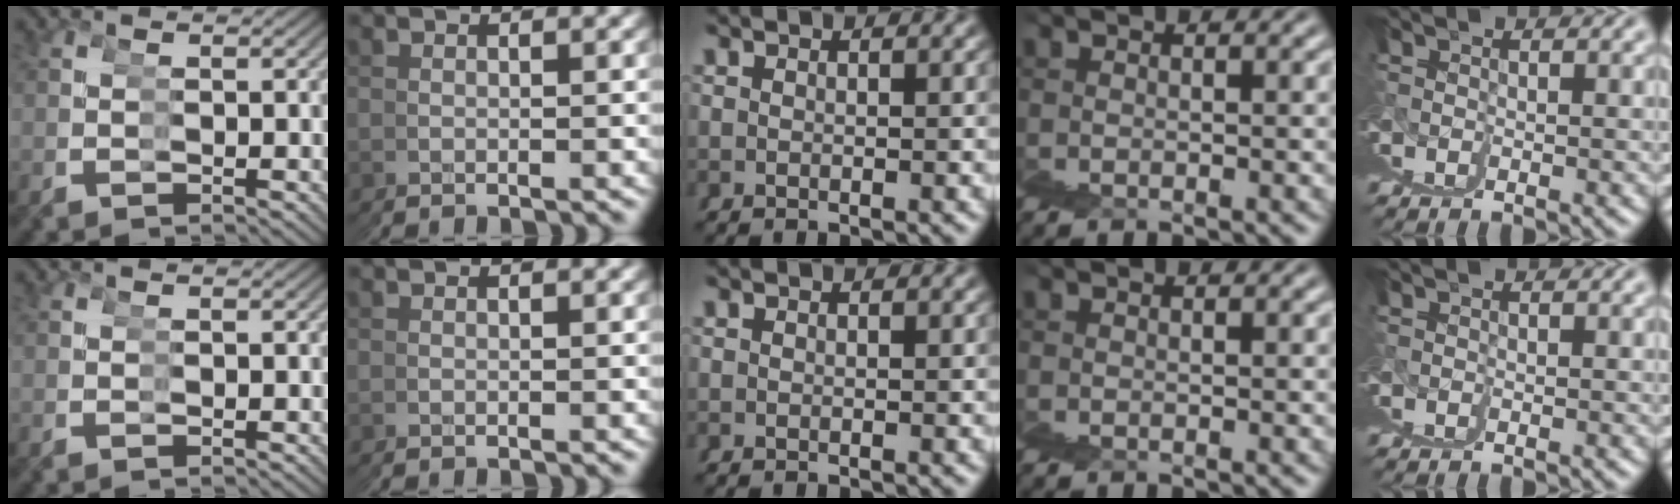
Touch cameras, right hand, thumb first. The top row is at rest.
{}